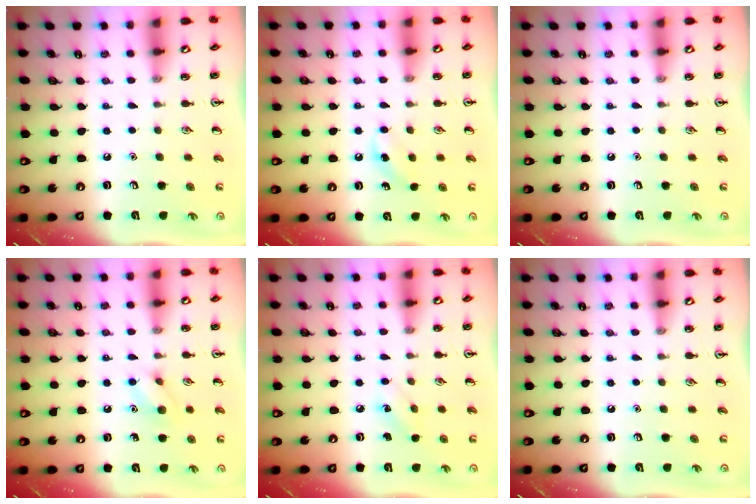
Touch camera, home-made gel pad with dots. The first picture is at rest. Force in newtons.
{"total": 6.3, "press": 6.0, "slide": 1.8}
{"total": 0.0}
{"total": 7.4, "press": 7.3, "slide": 1.0}
{"total": 5.0, "press": 4.7, "slide": 1.7}
{"total": 0.0}